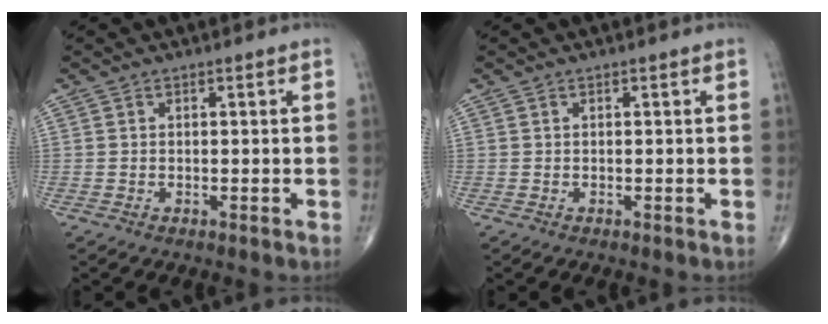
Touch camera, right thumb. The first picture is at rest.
{"total": 0.0}